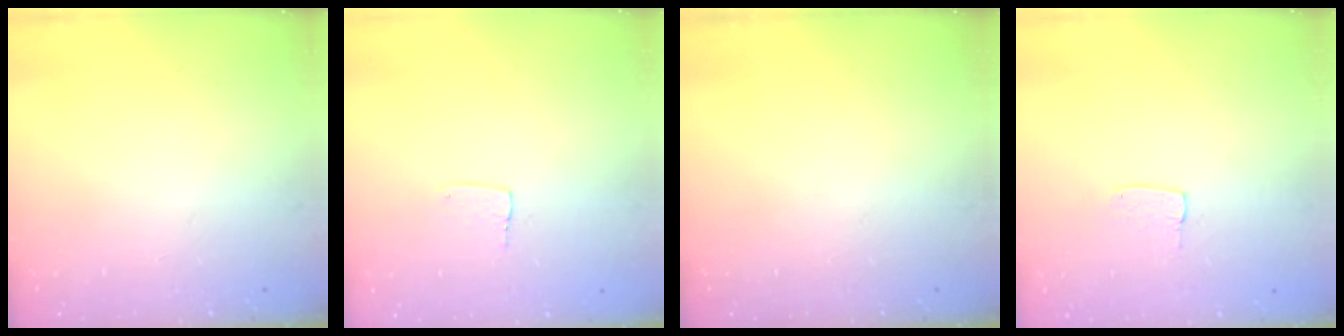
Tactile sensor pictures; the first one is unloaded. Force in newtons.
{"total": 3.8, "press": 3.8, "slide": 0.1}
{"total": 0.0}
{"total": 3.5, "press": 3.5, "slide": 0.1}